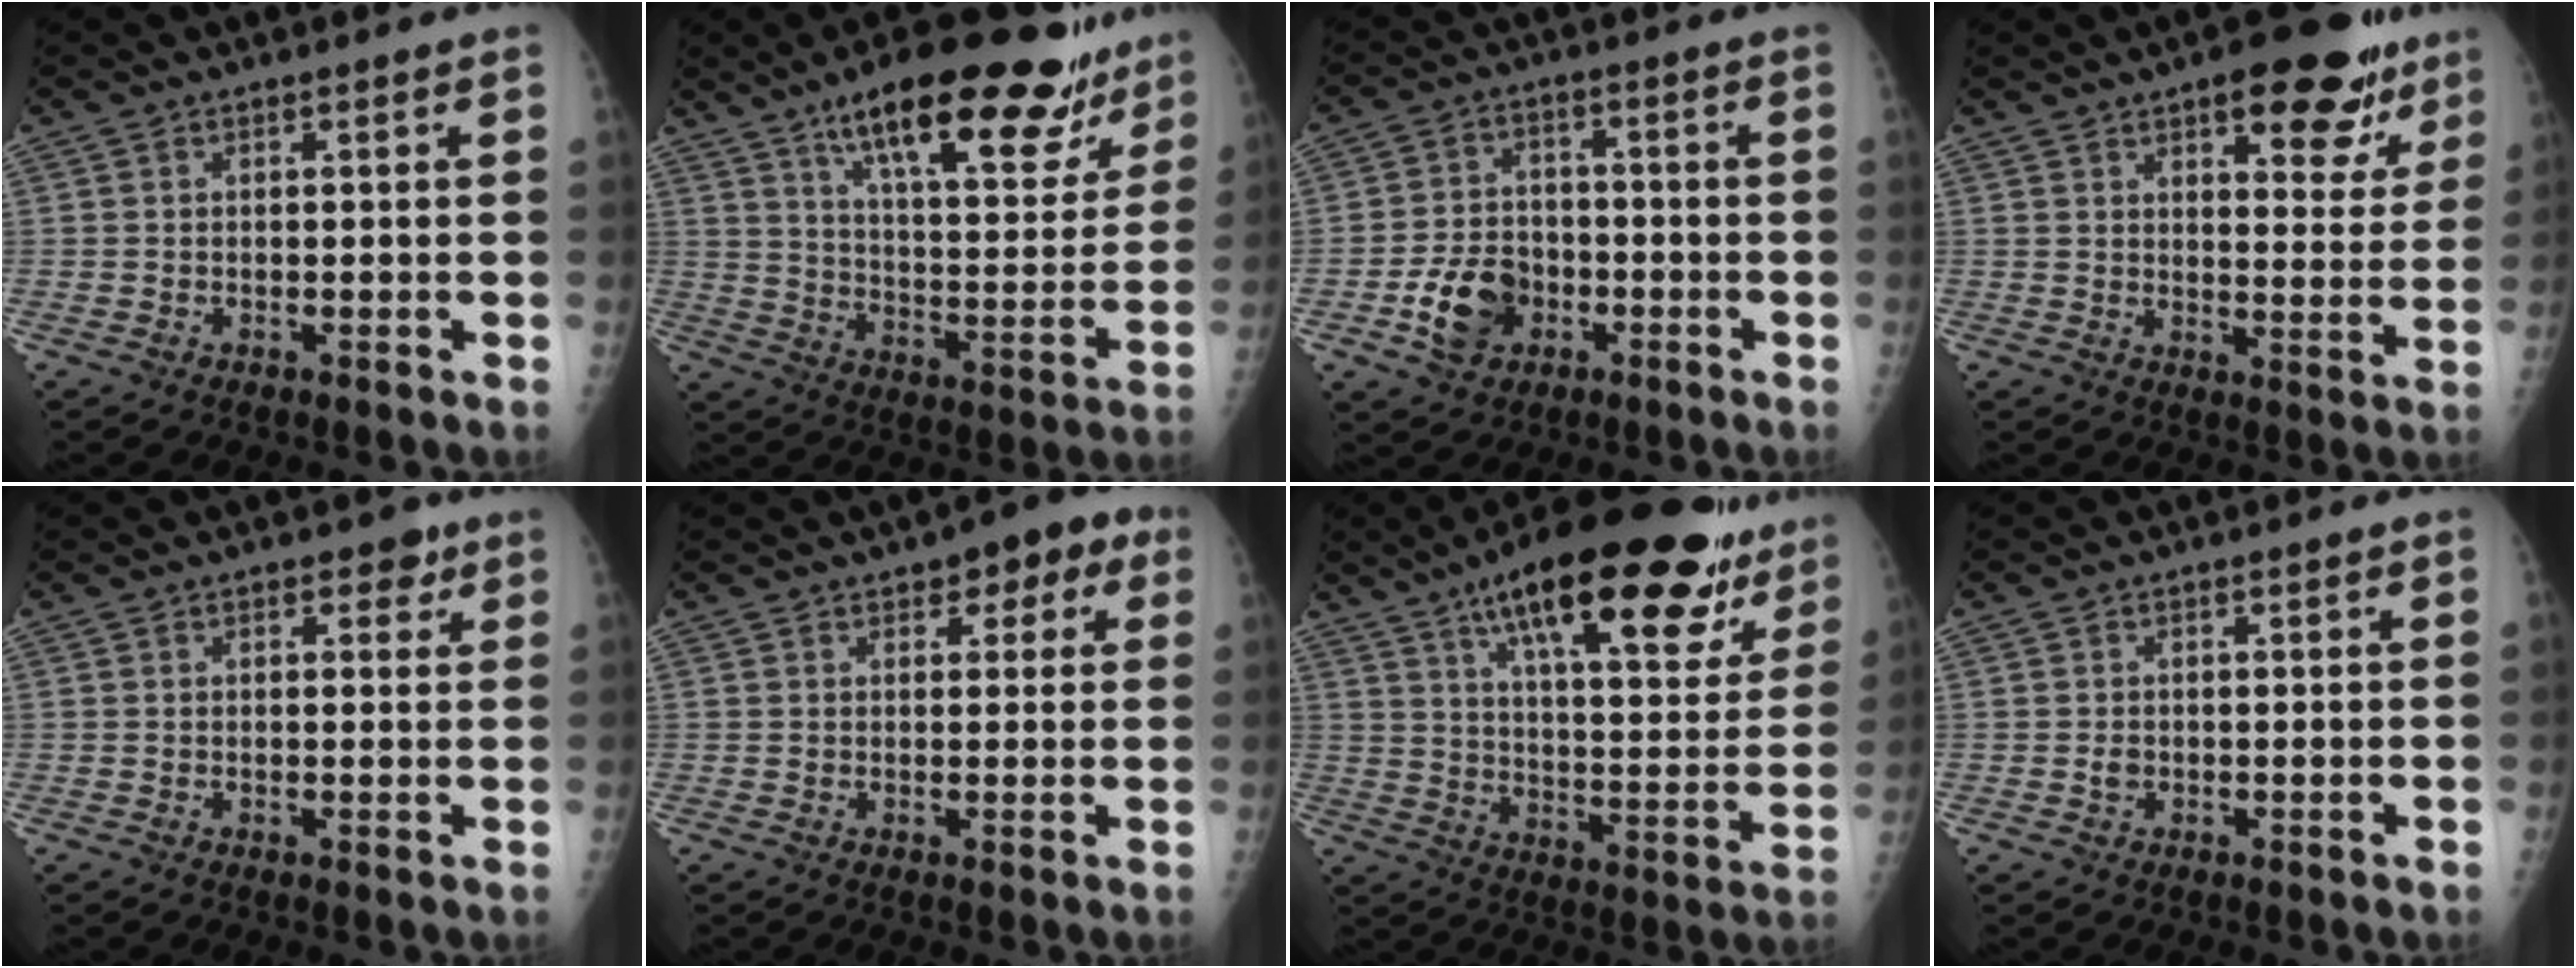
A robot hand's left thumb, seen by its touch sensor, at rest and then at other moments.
{"total": 25.4, "force": [16.8, 8.6, 17.0], "torque": [-0.198, -0.056, 0.254]}
{"total": 9.1, "force": [-3.7, 6.8, 4.8], "torque": [-0.067, 0.022, -0.065]}
{"total": 14.5, "force": [8.6, 6.1, 9.9], "torque": [-0.072, -0.035, 0.111]}
{"total": 2.6, "force": [1.4, 1.7, 1.4], "torque": [0.003, -0.003, 0.014]}
{"total": 6.9, "force": [3.2, 3.6, 4.9], "torque": [-0.022, 0.001, 0.031]}
{"total": 27.8, "force": [17.3, 9.4, 19.5], "torque": [-0.253, -0.046, 0.258]}
{"total": 1.2, "force": [-0.4, 1.0, 0.5], "torque": [-0.005, 0.002, -0.007]}